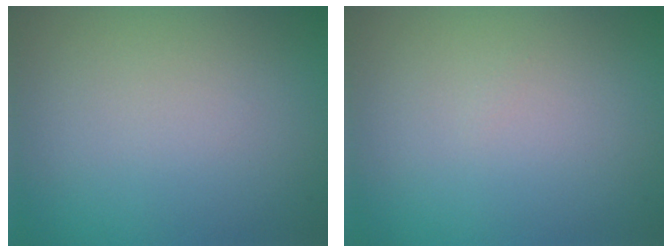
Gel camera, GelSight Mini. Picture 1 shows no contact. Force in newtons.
{"total": 0.0}